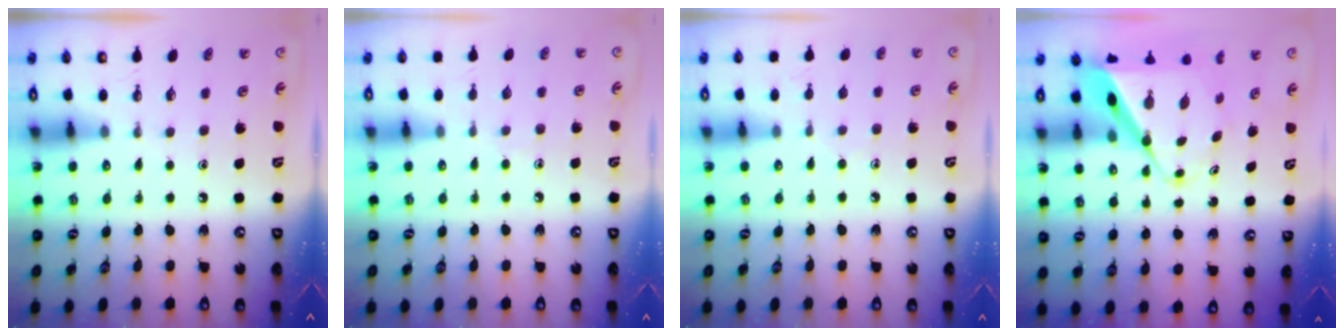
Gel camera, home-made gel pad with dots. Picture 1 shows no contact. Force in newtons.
{"total": 5.7, "press": 5.7, "slide": 0.8}
{"total": 5.0, "press": 4.9, "slide": 0.5}
{"total": 11.5, "press": 11.5, "slide": 0.7}